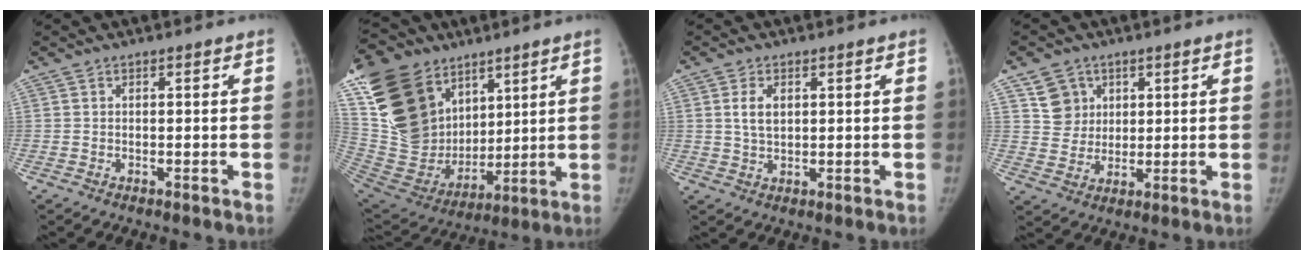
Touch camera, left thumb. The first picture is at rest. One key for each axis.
{"total": 26.3, "fx": 12.8, "fy": 18.2, "fz": 13.9, "tx": -0.276, "ty": -0.009, "tz": 0.255}
{"total": 3.9, "fx": 1.1, "fy": 2.2, "fz": 3.0, "tx": -0.054, "ty": -0.004, "tz": 0.024}
{"total": 6.6, "fx": 3.1, "fy": 5.6, "fz": 1.3, "tx": 0.002, "ty": -0.018, "tz": 0.063}